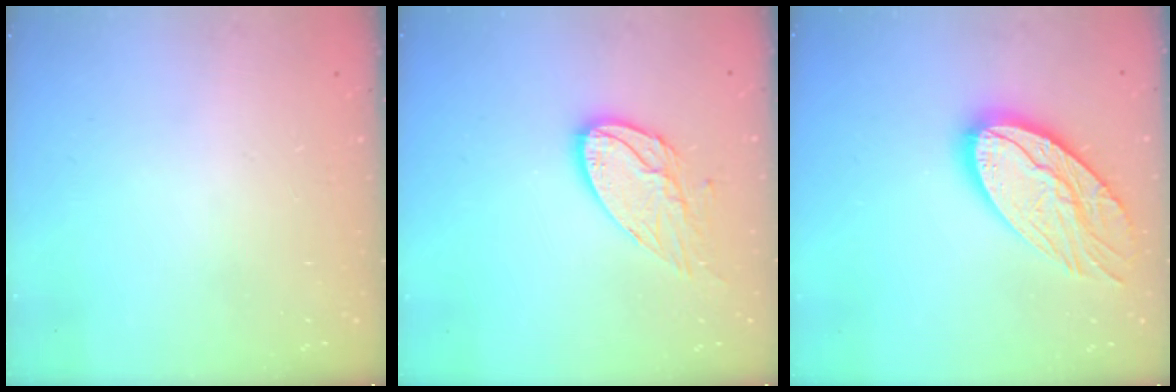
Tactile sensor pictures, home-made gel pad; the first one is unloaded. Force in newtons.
{"total": 11.7, "press": 11.7, "slide": 1.0}
{"total": 17.0, "press": 17.0, "slide": 1.1}